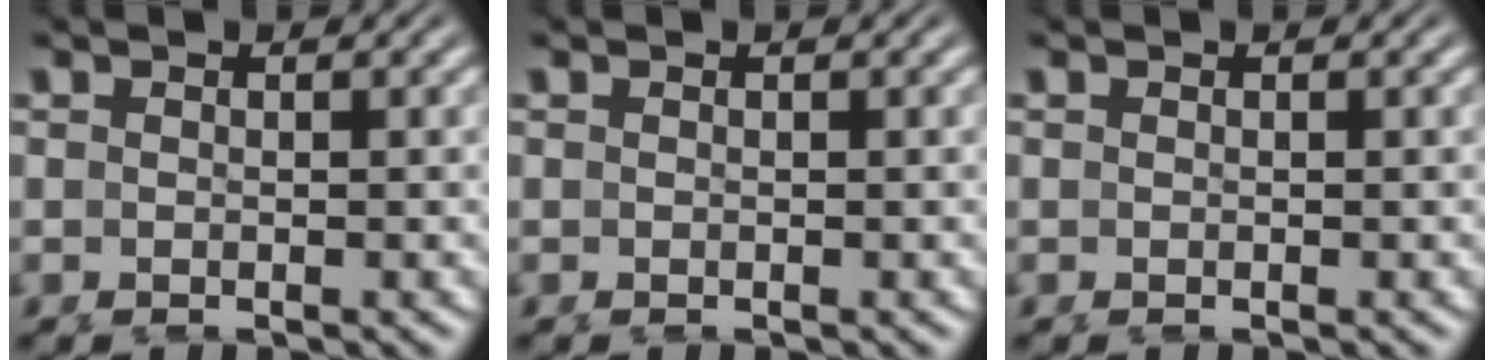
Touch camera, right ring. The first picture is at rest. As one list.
[{"total": 0.0}, {"total": 0.0}]